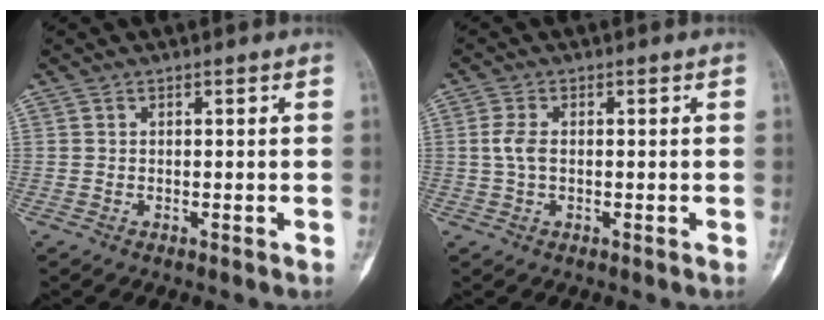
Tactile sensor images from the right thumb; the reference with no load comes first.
{"total": 2.9, "force": [0.1, 1.5, 2.5], "torque": [-0.060, 0.005, -0.002]}